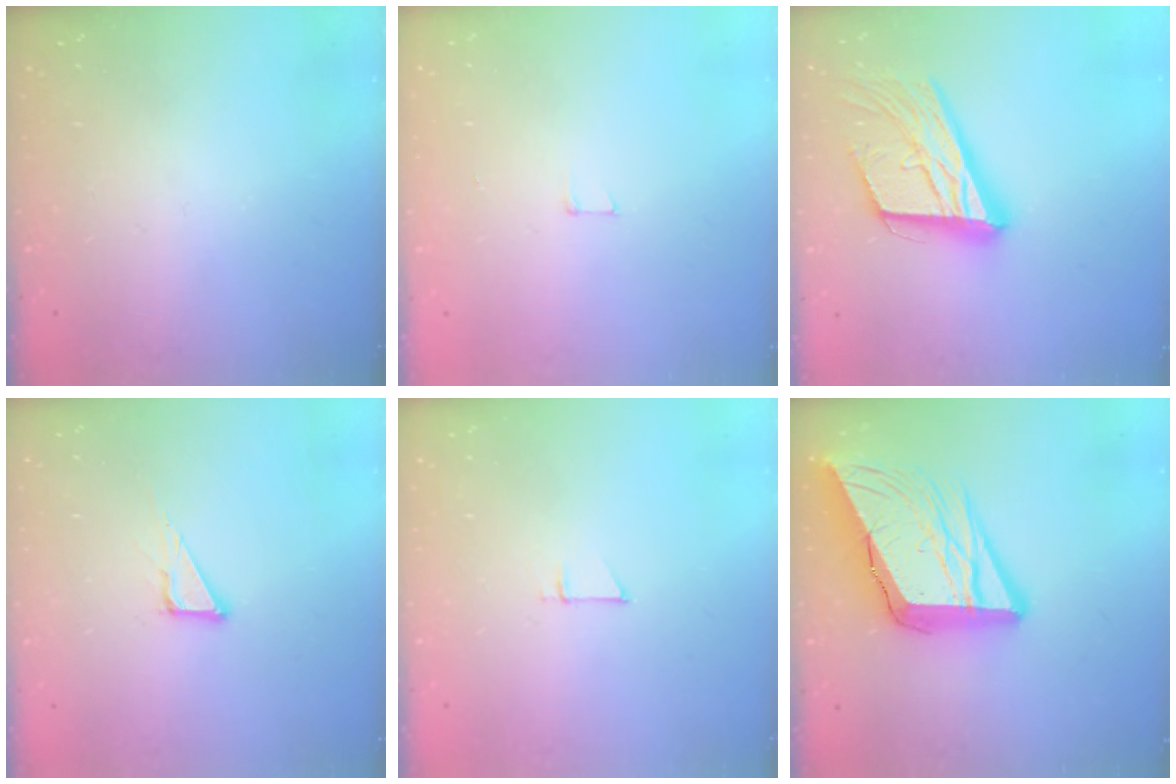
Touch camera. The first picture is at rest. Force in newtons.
{"total": 2.9, "press": 2.9, "slide": 0.2}
{"total": 22.7, "press": 22.3, "slide": 4.0}
{"total": 5.0, "press": 5.0, "slide": 0.1}
{"total": 3.5, "press": 3.4, "slide": 0.4}
{"total": 18.2, "press": 18.0, "slide": 2.6}